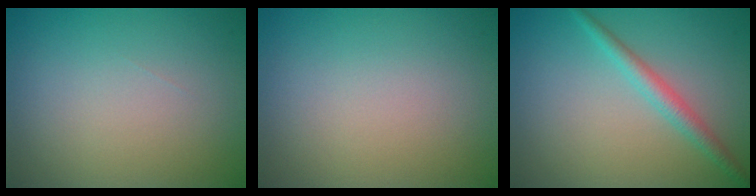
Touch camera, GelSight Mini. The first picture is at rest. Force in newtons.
{"total": 0.0}
{"total": 2.1, "press": 2.1, "slide": 0.1}